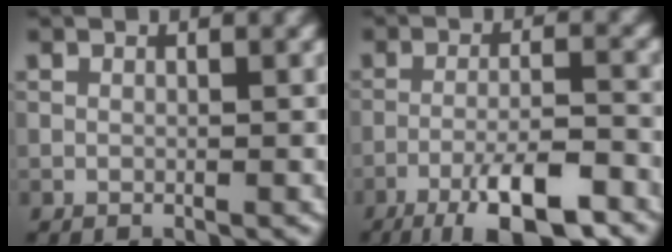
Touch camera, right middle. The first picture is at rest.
{"total": 8.2, "force": [-5.2, 1.6, 6.0], "torque": [-0.098, 0.003, -0.088]}